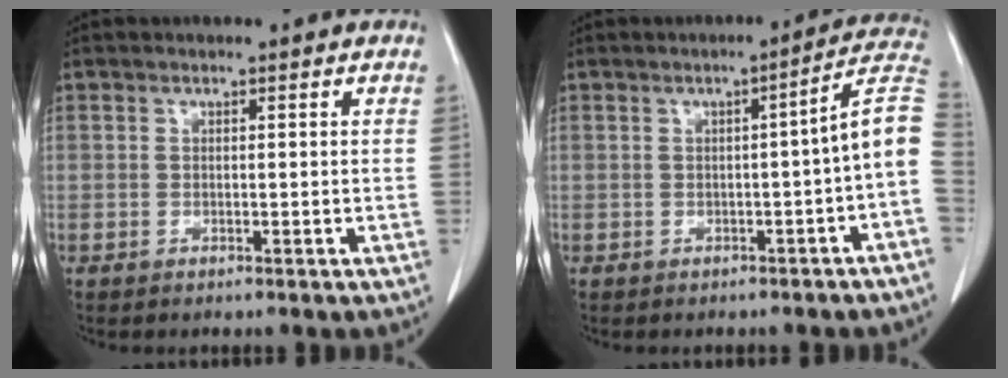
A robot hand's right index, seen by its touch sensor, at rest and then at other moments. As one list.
[{"total": 7.2, "force": [-1.8, -0.4, 7.0], "torque": [-0.077, 0.020, -0.029]}]